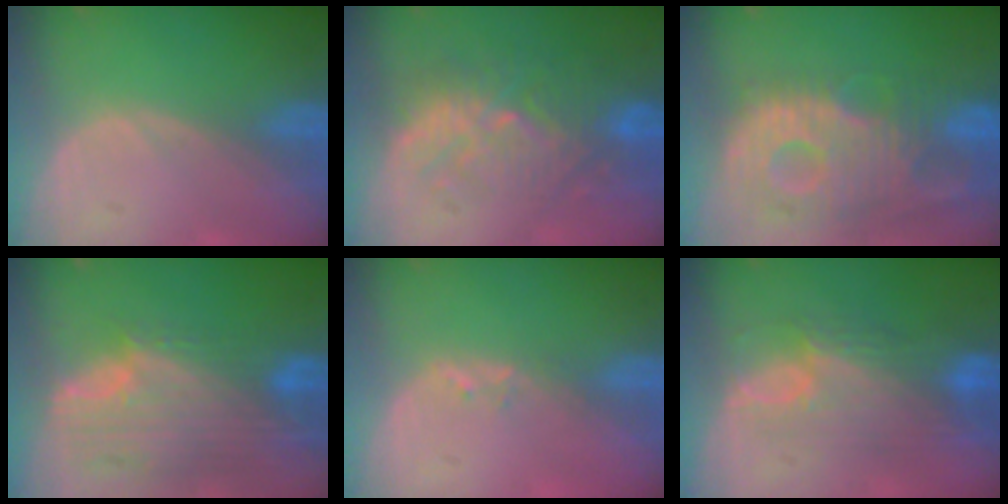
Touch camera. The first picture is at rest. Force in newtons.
{"total": 10.1, "press": 9.4, "slide": 3.7}
{"total": 13.2, "press": 11.5, "slide": 6.5}
{"total": 12.0, "press": 10.2, "slide": 6.3}
{"total": 1.4, "press": 1.3, "slide": 0.7}
{"total": 9.1, "press": 8.5, "slide": 3.4}